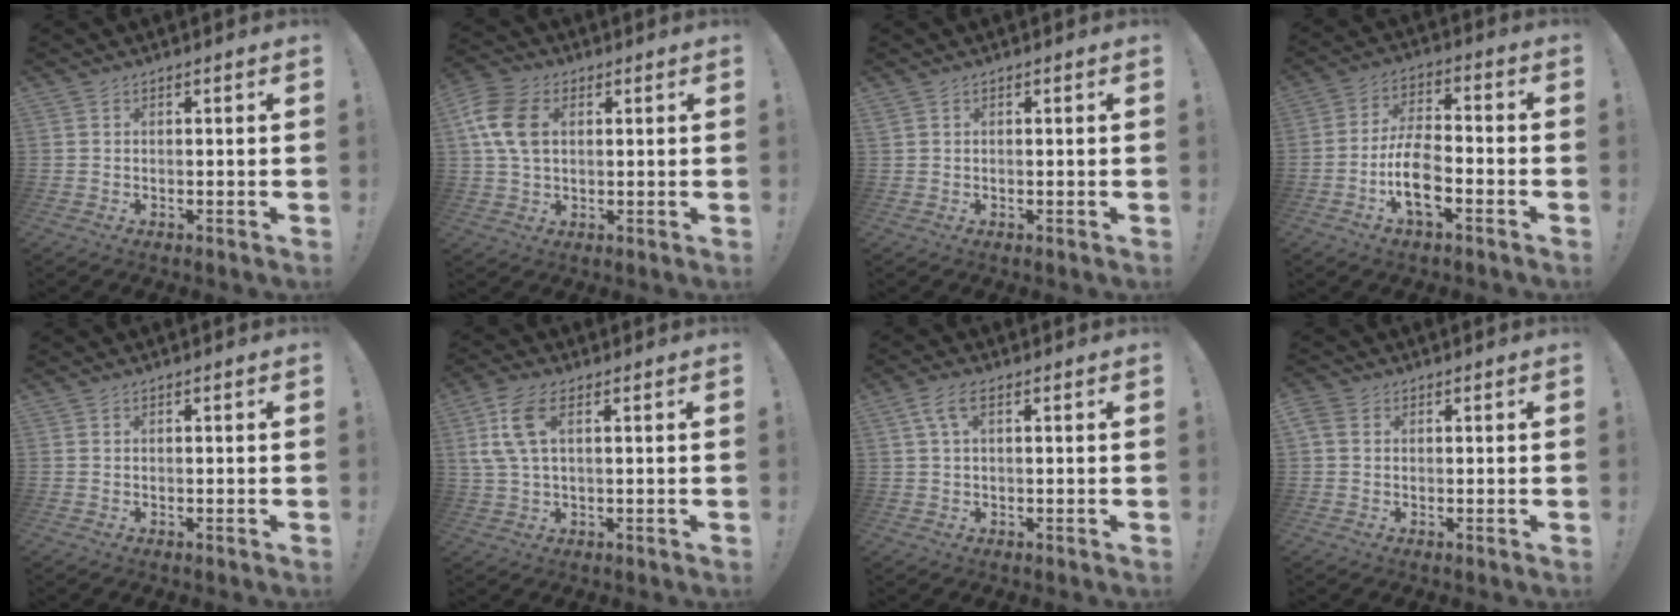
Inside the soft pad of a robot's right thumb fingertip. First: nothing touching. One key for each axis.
{"total": 11.5, "fx": 2.9, "fy": 7.9, "fz": 7.9, "tx": -0.163, "ty": 0.010, "tz": 0.056}
{"total": 0.0}
{"total": 12.1, "fx": -5.0, "fy": 5.6, "fz": 9.5, "tx": -0.196, "ty": 0.021, "tz": -0.084}
{"total": 0.0}
{"total": 9.0, "fx": 3.1, "fy": 3.9, "fz": 7.5, "tx": -0.148, "ty": -0.004, "tz": 0.063}
{"total": 4.6, "fx": 1.6, "fy": 1.7, "fz": 4.0, "tx": -0.087, "ty": 0.010, "tz": 0.032}
{"total": 3.3, "fx": 1.2, "fy": 2.4, "fz": 1.8, "tx": -0.028, "ty": 0.002, "tz": 0.025}